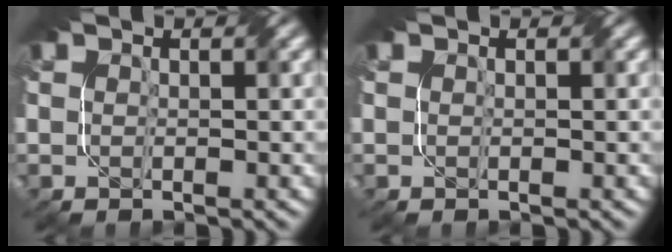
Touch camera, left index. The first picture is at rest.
{"total": 0.0}